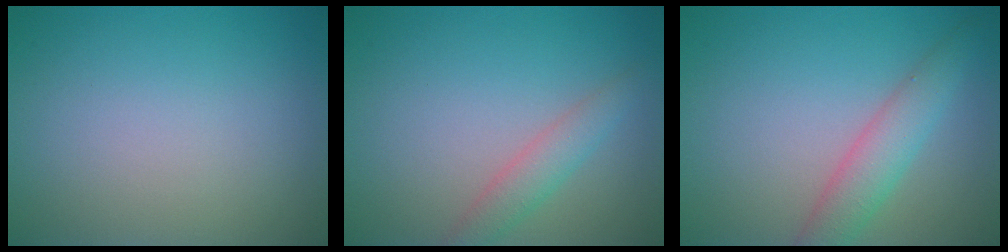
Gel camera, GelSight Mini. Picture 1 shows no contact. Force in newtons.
{"total": 2.2, "press": 2.2, "slide": 0.1}
{"total": 3.4, "press": 3.4, "slide": 0.2}